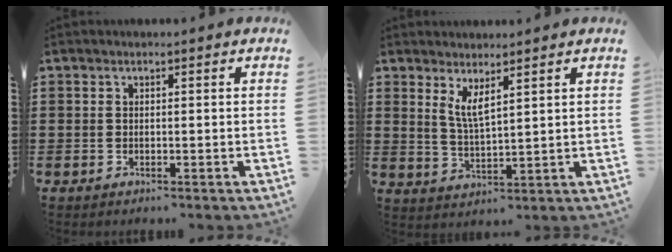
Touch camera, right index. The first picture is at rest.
{"total": 3.6, "force": [2.3, 0.6, 2.7], "torque": [-0.060, 0.000, 0.041]}